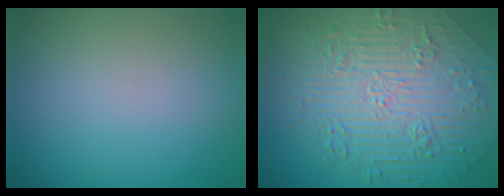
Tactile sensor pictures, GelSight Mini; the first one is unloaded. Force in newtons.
{"total": 10.9, "press": 7.3, "slide": 8.1}